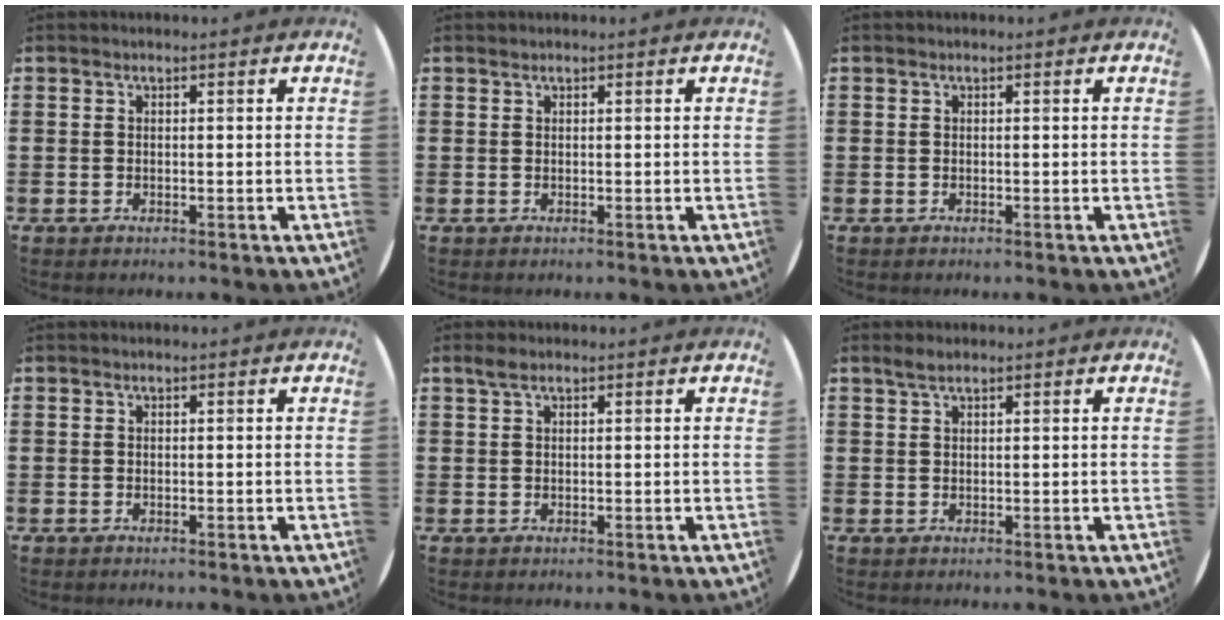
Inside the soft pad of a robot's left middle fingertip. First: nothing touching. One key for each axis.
{"total": 0.0}
{"total": 0.0}
{"total": 0.0}
{"total": 1.1, "fx": 0.8, "fy": 0.4, "fz": 0.6, "tx": -0.013, "ty": 0.005, "tz": 0.014}
{"total": 1.5, "fx": 1.2, "fy": 0.4, "fz": 0.8, "tx": -0.015, "ty": 0.003, "tz": 0.021}